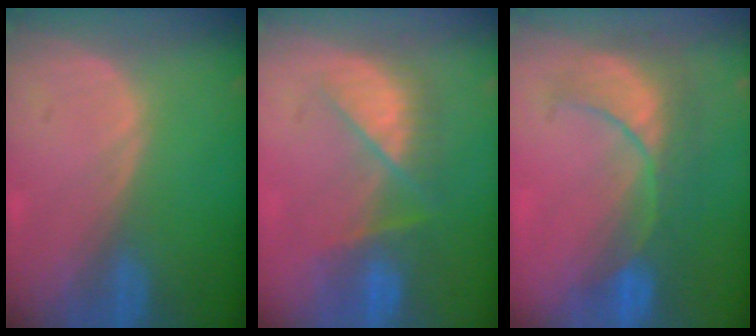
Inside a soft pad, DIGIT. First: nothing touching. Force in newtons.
{"total": 7.3, "press": 7.1, "slide": 1.6}
{"total": 8.1, "press": 8.0, "slide": 0.8}